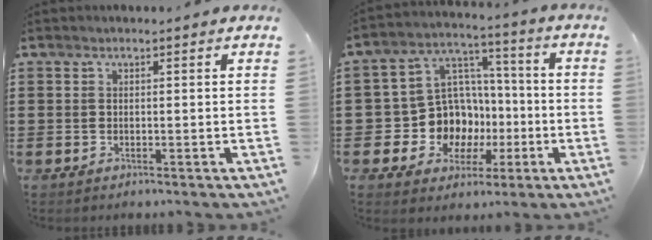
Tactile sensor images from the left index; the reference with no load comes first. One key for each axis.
{"total": 11.2, "fx": -2.3, "fy": 10.3, "fz": 3.6, "tx": -0.109, "ty": 0.008, "tz": -0.032}